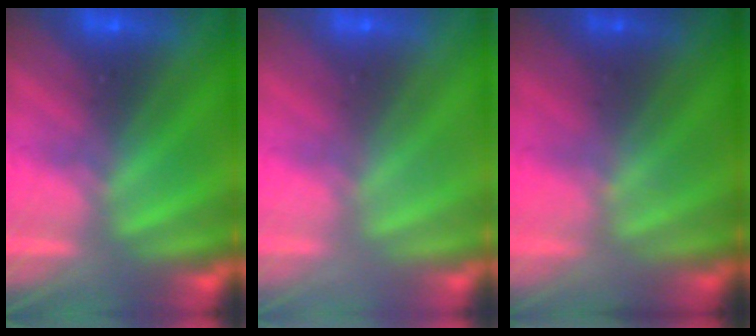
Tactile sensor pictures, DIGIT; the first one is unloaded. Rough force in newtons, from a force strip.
{"total": 3.2}
{"total": 1.5}